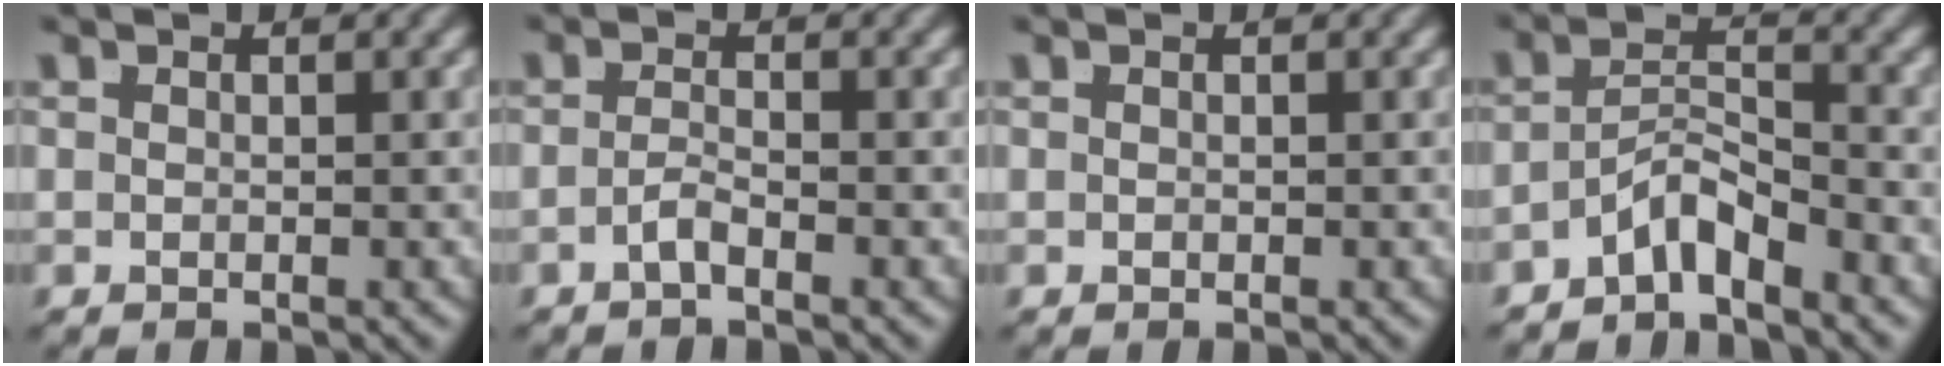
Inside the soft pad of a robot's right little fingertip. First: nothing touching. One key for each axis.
{"total": 1.7, "fx": -1.5, "fy": -0.4, "fz": 0.6, "tx": -0.007, "ty": -0.008, "tz": -0.024}
{"total": 0.0}
{"total": 4.1, "fx": -3.1, "fy": 1.5, "fz": 2.2, "tx": -0.029, "ty": -0.012, "tz": -0.050}